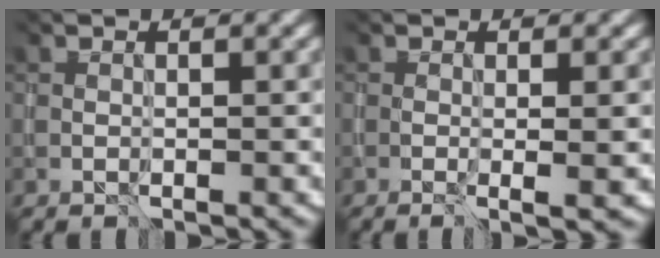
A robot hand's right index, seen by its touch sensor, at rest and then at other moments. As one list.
[{"total": 3.2, "force": [-0.4, 1.0, 3.0], "torque": [-0.037, 0.001, 0.003]}]